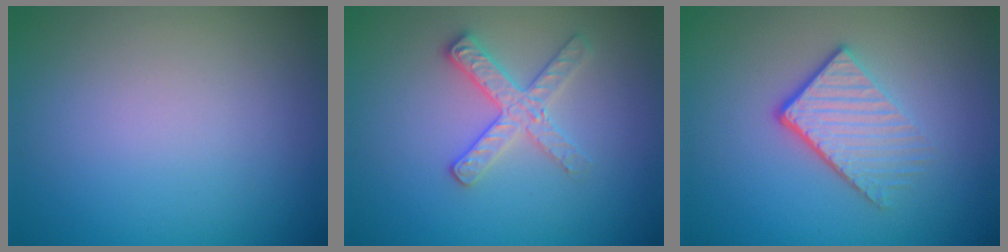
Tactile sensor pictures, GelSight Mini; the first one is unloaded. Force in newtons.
{"total": 2.7, "press": 2.6, "slide": 0.9}
{"total": 3.9, "press": 2.7, "slide": 2.9}